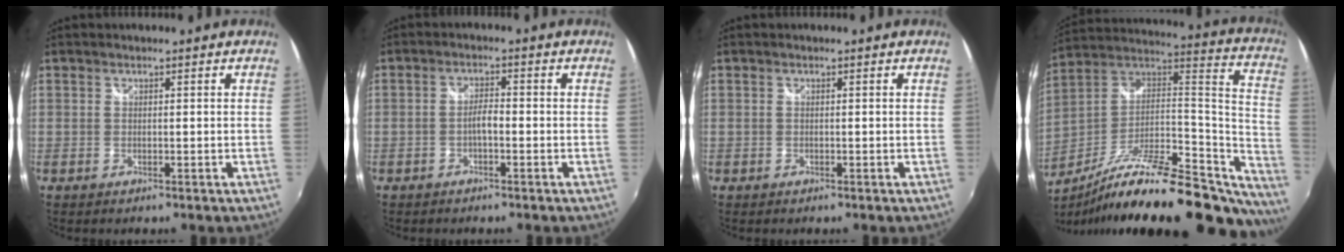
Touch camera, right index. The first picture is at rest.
{"total": 2.4, "force": [-1.0, 0.6, 2.1], "torque": [-0.043, 0.006, -0.020]}
{"total": 0.0}
{"total": 31.5, "force": [-22.0, 9.0, 20.7], "torque": [-0.295, -0.013, -0.344]}